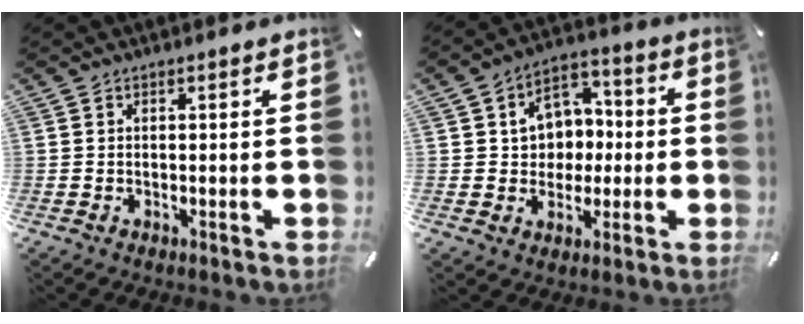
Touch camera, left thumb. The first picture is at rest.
{"total": 9.1, "force": [-0.2, 8.6, 3.0], "torque": [-0.041, 0.009, -0.001]}